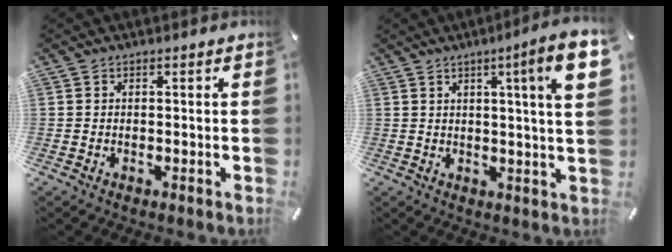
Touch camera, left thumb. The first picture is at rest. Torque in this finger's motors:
{"motor_torque": [0.38, 0.38, 0.24, -0.23, 0.14]}